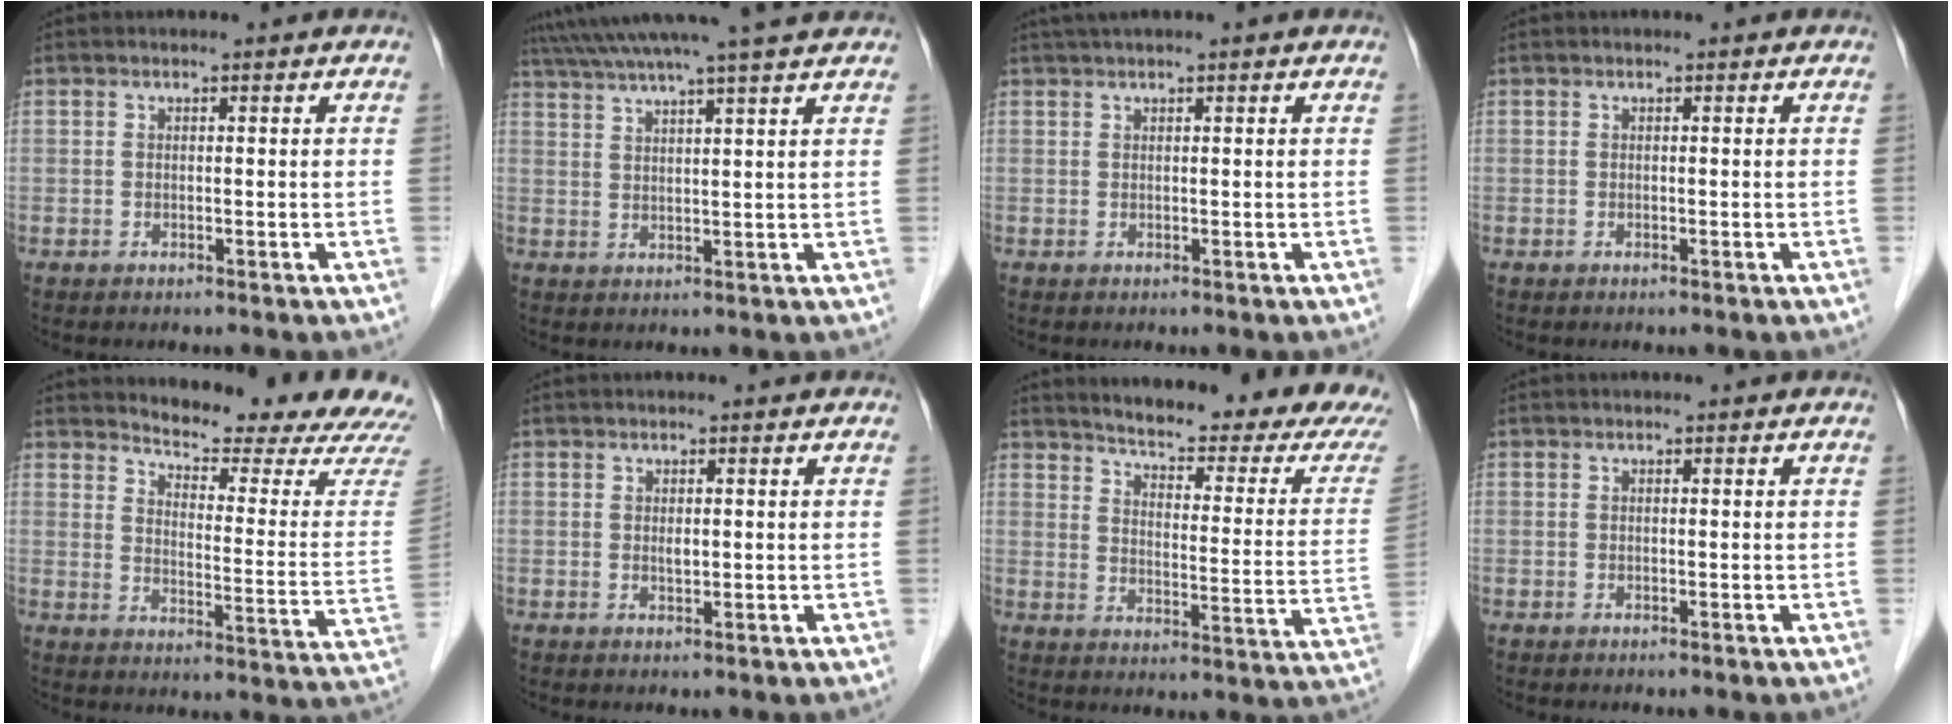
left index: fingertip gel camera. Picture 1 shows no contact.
{"total": 15.8, "force": [13.8, -0.9, 7.7], "torque": [-0.139, 0.024, 0.193]}
{"total": 2.3, "force": [1.7, -0.2, 1.5], "torque": [-0.026, 0.026, 0.034]}
{"total": 0.0}
{"total": 18.0, "force": [17.2, 0.6, 5.1], "torque": [-0.076, -0.106, 0.201]}
{"total": 0.8, "force": [0.0, 0.4, 0.7], "torque": [-0.016, -0.005, 0.002]}
{"total": 21.6, "force": [19.1, 2.2, 9.8], "torque": [-0.132, -0.059, 0.229]}
{"total": 0.0}